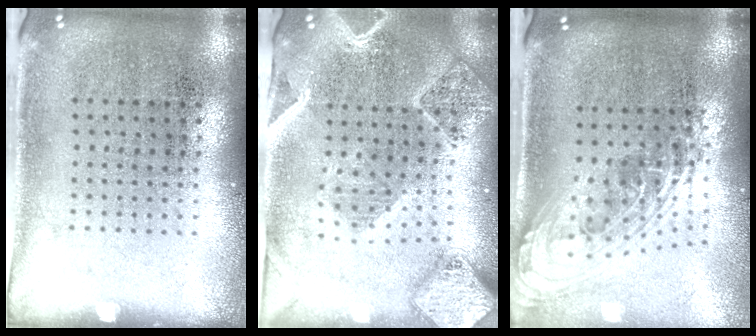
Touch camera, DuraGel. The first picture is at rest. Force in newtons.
{"total": 2.8, "press": 2.4, "slide": 1.3}
{"total": 2.2, "press": 1.6, "slide": 1.5}